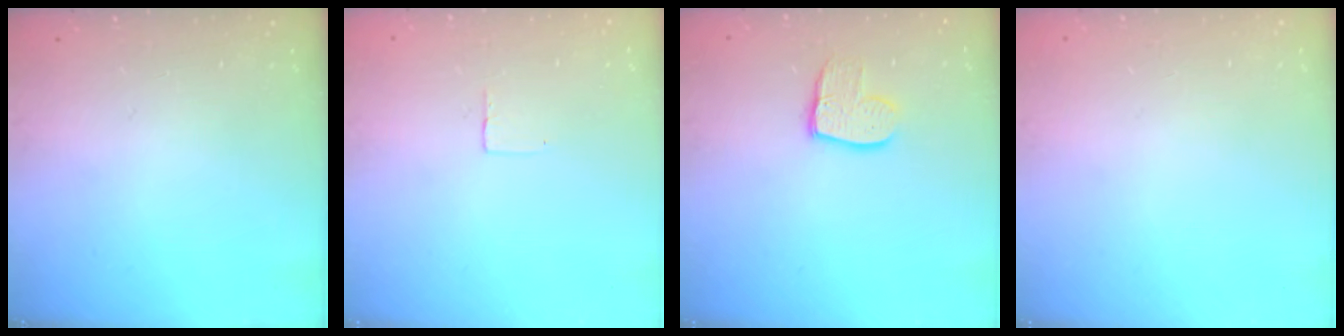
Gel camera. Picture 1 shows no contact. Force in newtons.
{"total": 2.5, "press": 2.5, "slide": 0.1}
{"total": 10.0, "press": 9.9, "slide": 0.7}
{"total": 0.0}